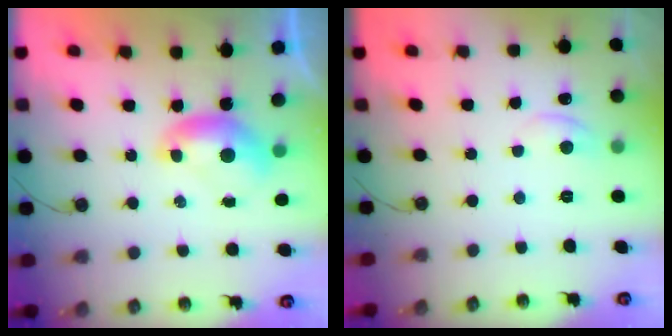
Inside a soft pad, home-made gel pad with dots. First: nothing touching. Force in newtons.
{"total": 0.9, "press": 0.7, "slide": 0.5}